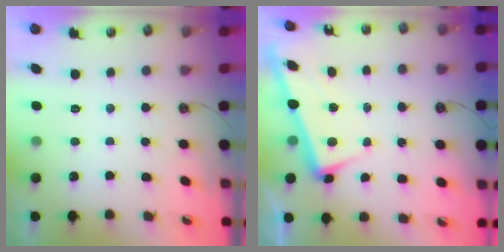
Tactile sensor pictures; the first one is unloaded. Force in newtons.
{"total": 3.0, "press": 2.9, "slide": 0.9}